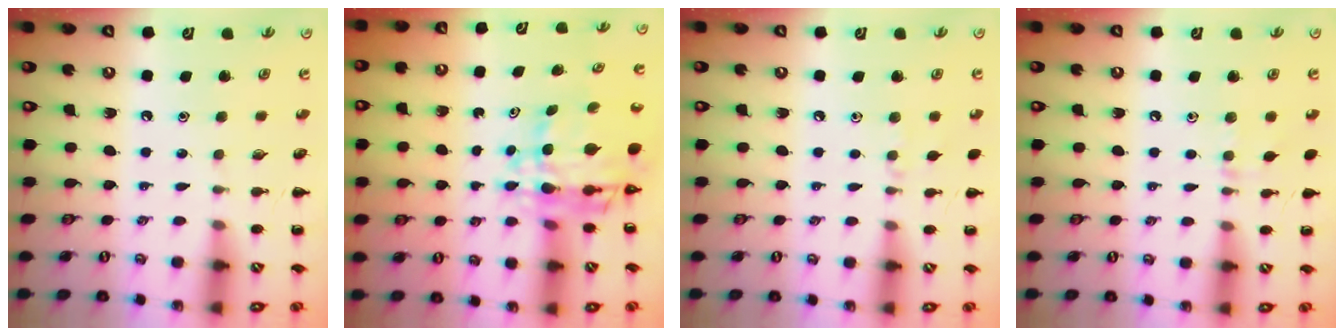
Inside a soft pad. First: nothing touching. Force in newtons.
{"total": 9.2, "press": 8.6, "slide": 3.4}
{"total": 4.6, "press": 4.3, "slide": 1.6}
{"total": 5.4, "press": 5.1, "slide": 1.9}